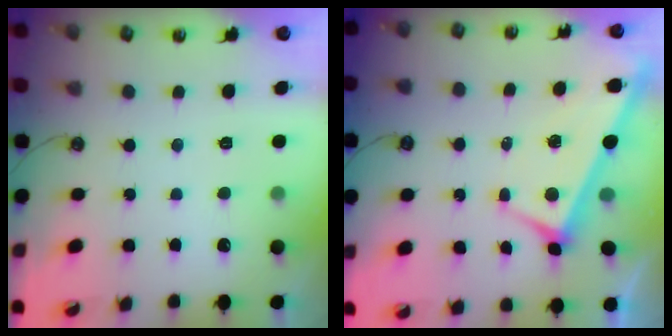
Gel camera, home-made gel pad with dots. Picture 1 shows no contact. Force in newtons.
{"total": 4.0, "press": 4.0, "slide": 0.3}